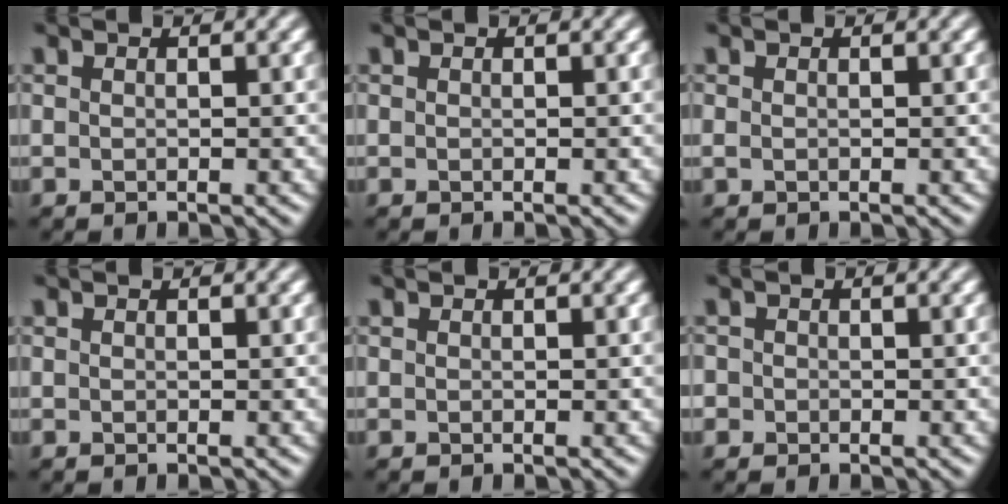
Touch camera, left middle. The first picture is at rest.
{"total": 0.0}
{"total": 0.0}
{"total": 0.0}
{"total": 0.0}
{"total": 0.7, "force": [-0.5, 0.2, -0.5], "torque": [0.003, 0.004, -0.001]}